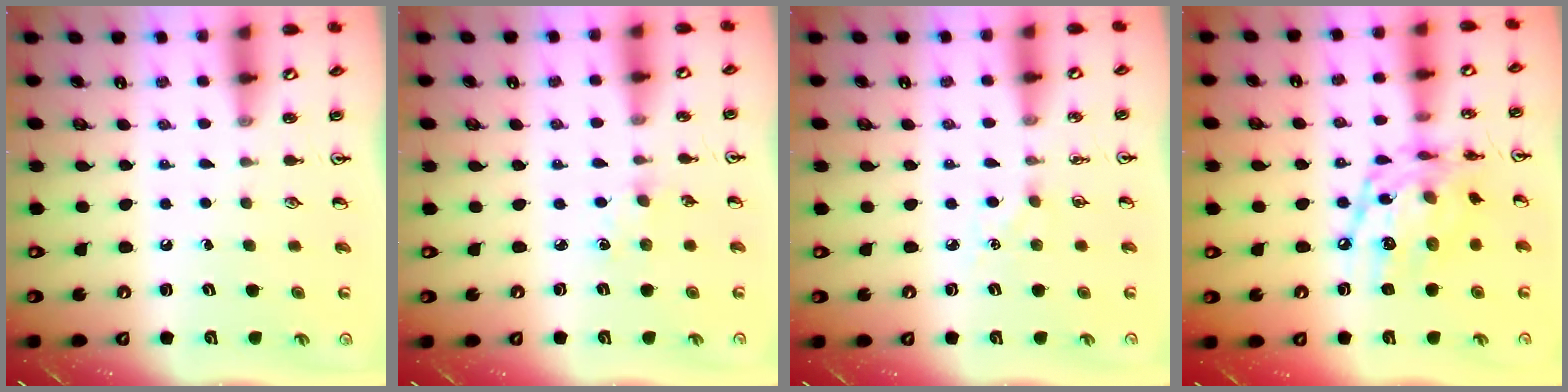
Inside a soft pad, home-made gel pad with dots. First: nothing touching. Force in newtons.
{"total": 2.8, "press": 2.7, "slide": 0.5}
{"total": 5.0, "press": 4.9, "slide": 0.8}
{"total": 15.8, "press": 15.8, "slide": 1.2}